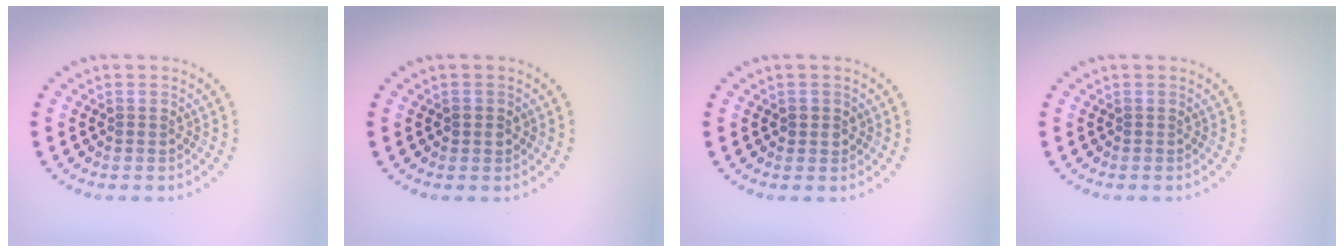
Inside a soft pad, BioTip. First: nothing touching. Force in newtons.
{"total": 1.1, "press": 1.0, "slide": 0.3}
{"total": 1.1, "press": 1.0, "slide": 0.4}
{"total": 0.0}